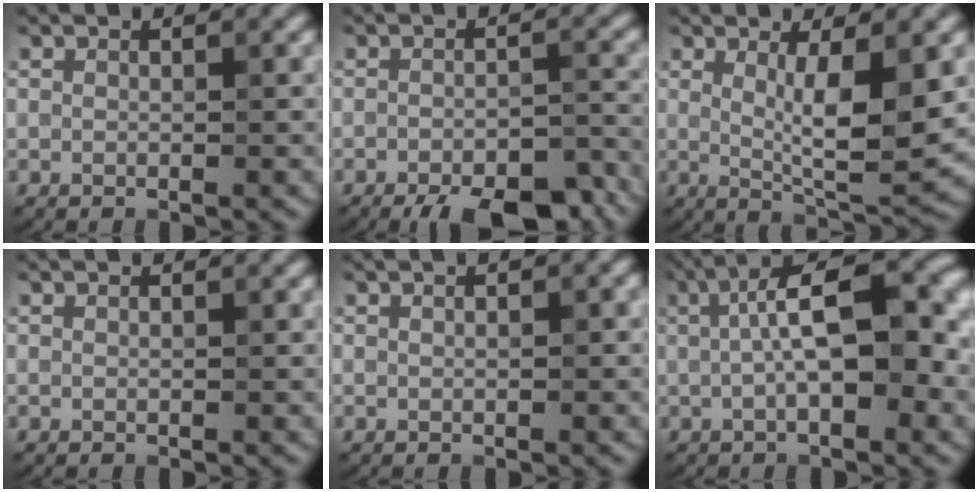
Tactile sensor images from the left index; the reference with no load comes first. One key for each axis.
{"total": 8.8, "fx": -6.8, "fy": 2.9, "fz": 4.9, "tx": -0.055, "ty": -0.014, "tz": -0.082}
{"total": 6.7, "fx": 0.9, "fy": 1.5, "fz": 6.5, "tx": -0.100, "ty": -0.015, "tz": 0.021}
{"total": 0.0}
{"total": 1.9, "fx": 0.6, "fy": 0.7, "fz": 1.6, "tx": -0.015, "ty": 0.002, "tz": 0.008}
{"total": 11.7, "fx": 1.4, "fy": 4.2, "fz": 10.8, "tx": -0.154, "ty": 0.025, "tz": 0.017}